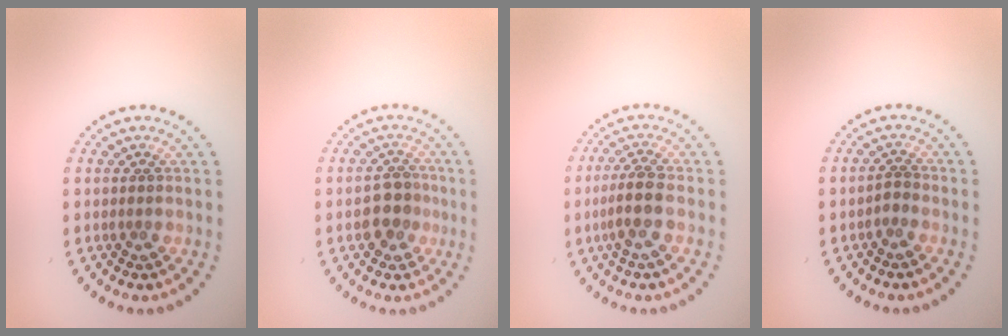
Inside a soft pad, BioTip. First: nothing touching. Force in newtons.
{"total": 2.7, "press": 2.6, "slide": 0.9}
{"total": 2.9, "press": 2.5, "slide": 1.4}
{"total": 0.9, "press": 0.8, "slide": 0.5}